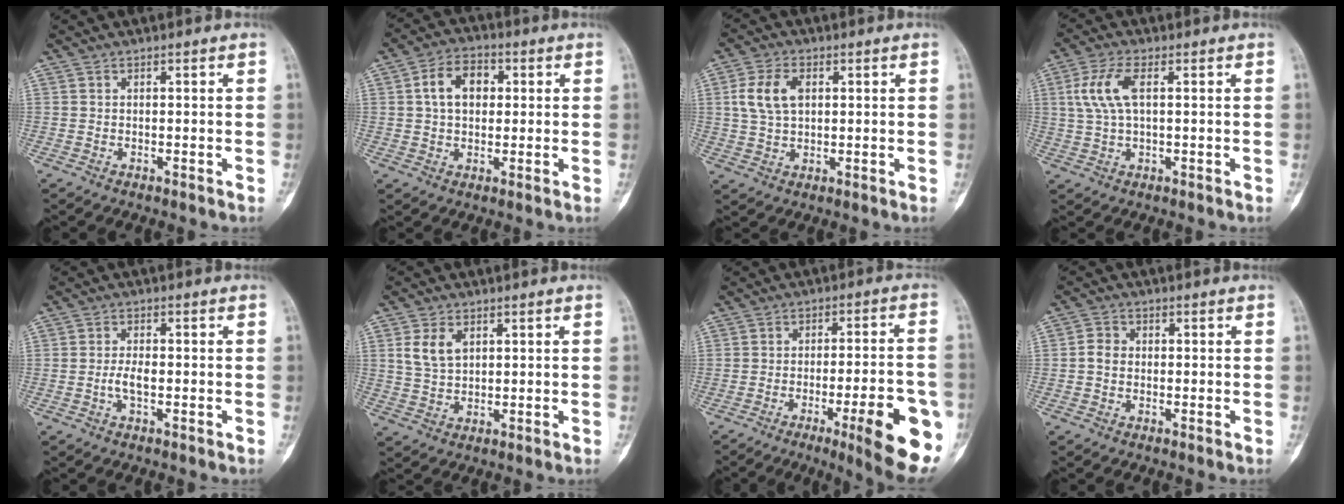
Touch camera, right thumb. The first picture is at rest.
{"total": 8.1, "force": [1.5, 5.7, 5.6], "torque": [-0.078, 0.014, 0.020]}
{"total": 7.4, "force": [1.7, 4.6, 5.5], "torque": [-0.112, 0.006, 0.034]}
{"total": 7.1, "force": [1.6, 3.0, 6.3], "torque": [-0.154, 0.014, 0.034]}
{"total": 2.8, "force": [-0.7, 1.1, 2.4], "torque": [-0.053, 0.005, -0.013]}
{"total": 5.3, "force": [2.0, 3.5, 3.6], "torque": [-0.061, -0.005, 0.044]}
{"total": 16.7, "force": [-6.5, 3.4, 15.0], "torque": [-0.166, 0.014, -0.079]}
{"total": 2.7, "force": [-0.3, 2.3, 1.4], "torque": [-0.018, 0.009, -0.012]}